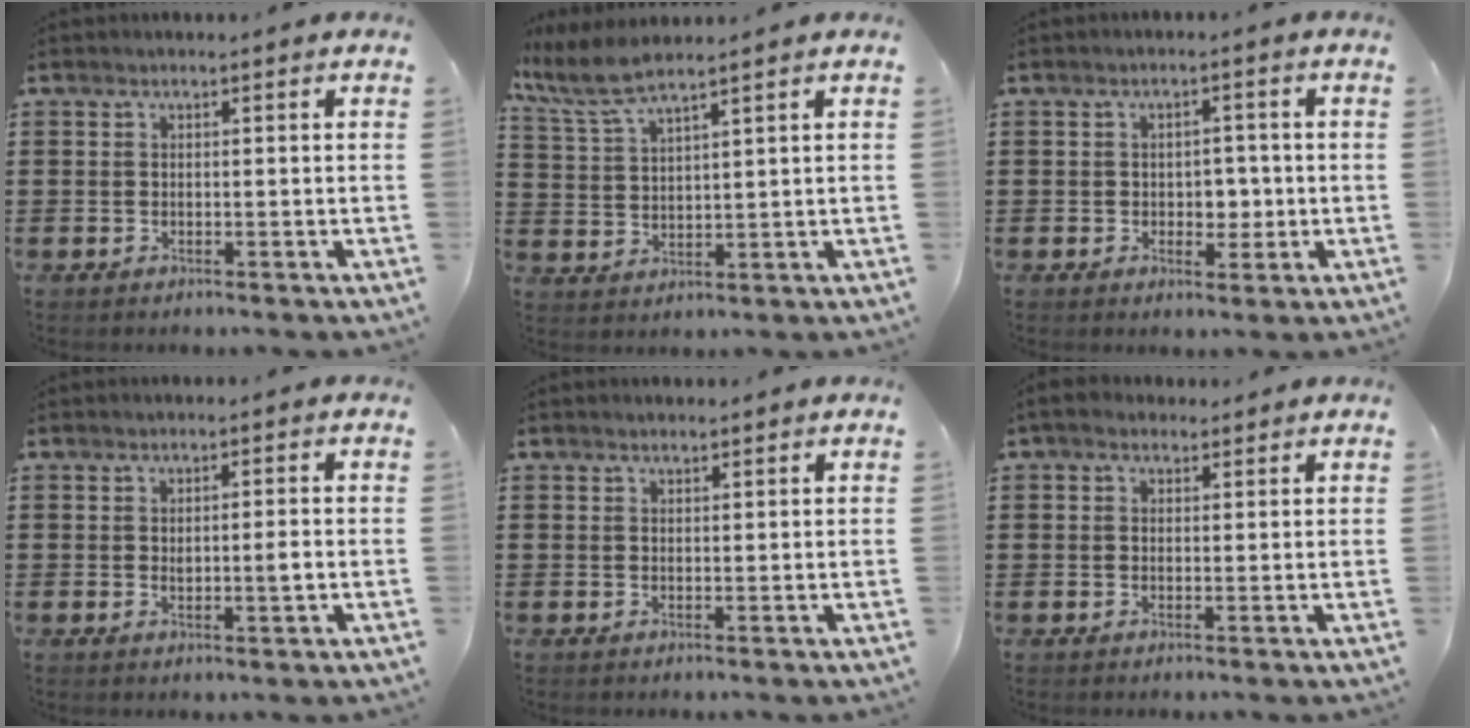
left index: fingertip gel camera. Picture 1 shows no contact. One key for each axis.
{"total": 6.0, "fx": 5.0, "fy": 0.9, "fz": 3.2, "tx": -0.079, "ty": -0.012, "tz": 0.089}
{"total": 3.1, "fx": -0.2, "fy": 2.2, "fz": 2.1, "tx": -0.038, "ty": 0.002, "tz": -0.010}
{"total": 2.2, "fx": 0.0, "fy": 0.4, "fz": 2.1, "tx": -0.039, "ty": -0.003, "tz": -0.001}
{"total": 1.0, "fx": 1.0, "fy": 0.3, "fz": 0.1, "tx": -0.003, "ty": 0.001, "tz": 0.019}
{"total": 2.8, "fx": 2.3, "fy": 1.4, "fz": 0.8, "tx": -0.024, "ty": 0.005, "tz": 0.044}